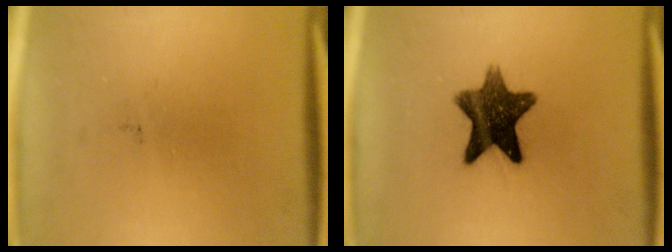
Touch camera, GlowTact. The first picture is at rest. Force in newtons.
{"total": 11.2}